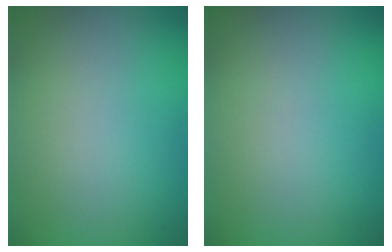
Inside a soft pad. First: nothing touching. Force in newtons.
{"total": 0.0}